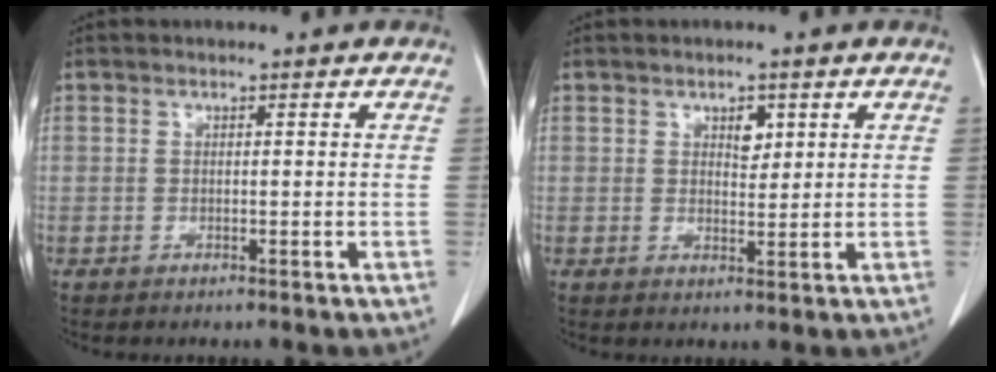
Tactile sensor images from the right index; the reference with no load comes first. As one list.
[{"total": 2.5, "force": [1.2, 1.4, 1.7], "torque": [-0.023, -0.002, 0.020]}]